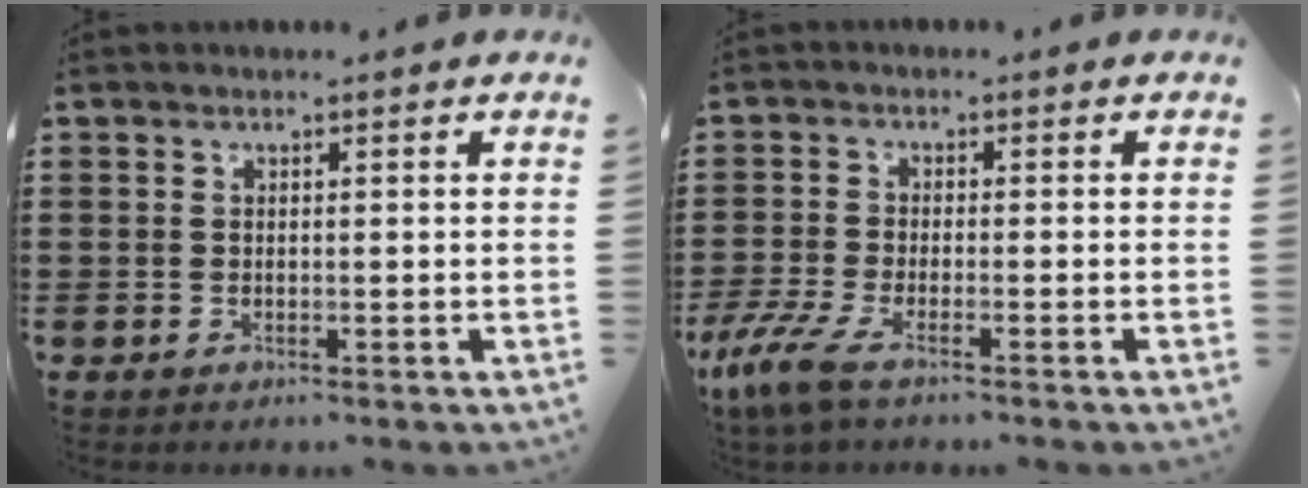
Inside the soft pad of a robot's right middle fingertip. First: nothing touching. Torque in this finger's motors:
{"motor_torque": [1.08, -0.29, 0.49, 0.16]}